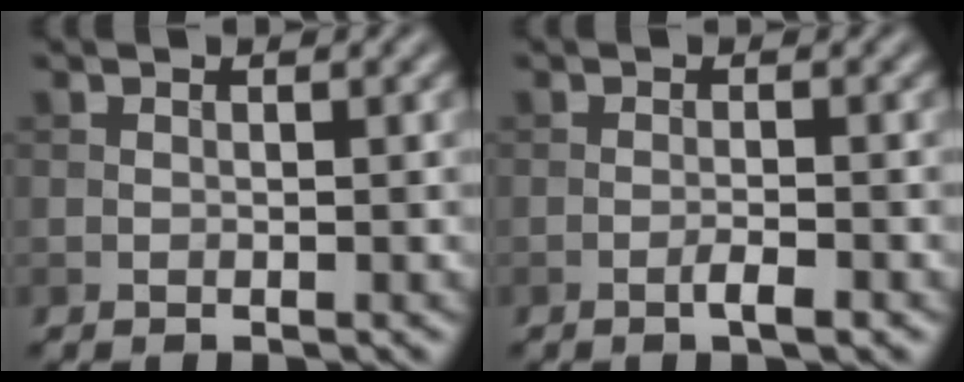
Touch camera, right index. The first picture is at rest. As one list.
[{"total": 1.7, "force": [-0.9, 0.2, 1.4], "torque": [-0.021, 0.004, -0.018]}]